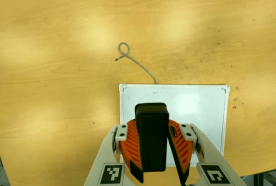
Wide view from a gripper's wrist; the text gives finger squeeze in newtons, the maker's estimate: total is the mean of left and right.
{"total": 11.1, "left": 10.6, "right": 11.7}